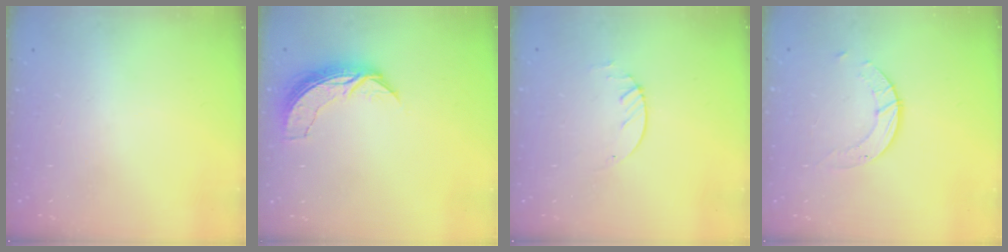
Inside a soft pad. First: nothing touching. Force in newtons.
{"total": 7.4, "press": 7.3, "slide": 0.5}
{"total": 1.9, "press": 1.9, "slide": 0.3}
{"total": 4.5, "press": 4.5, "slide": 0.3}